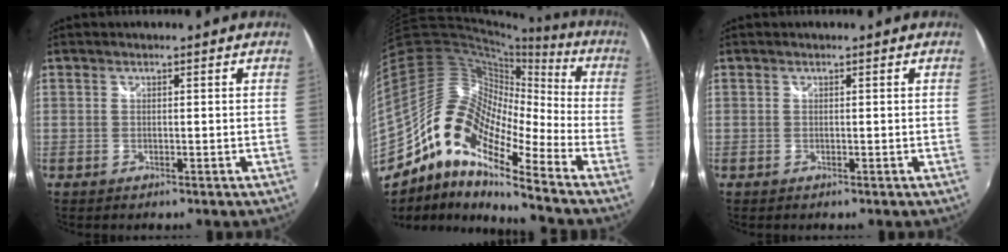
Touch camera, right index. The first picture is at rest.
{"total": 16.0, "force": [-9.2, 5.2, 12.0], "torque": [-0.193, 0.003, -0.198]}
{"total": 0.0}